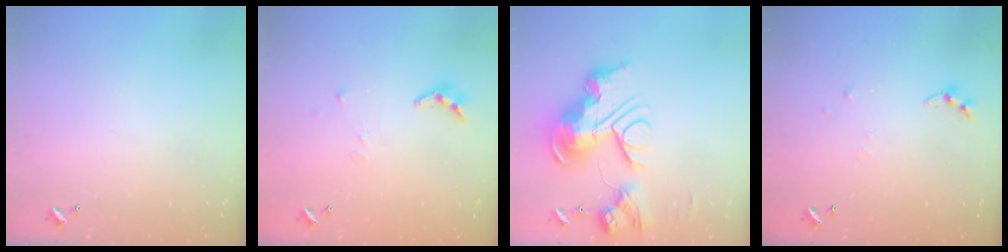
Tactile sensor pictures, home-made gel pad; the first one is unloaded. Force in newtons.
{"total": 5.7, "press": 5.7, "slide": 0.4}
{"total": 0.7, "press": 0.7, "slide": 0.0}
{"total": 4.9, "press": 4.9, "slide": 0.4}